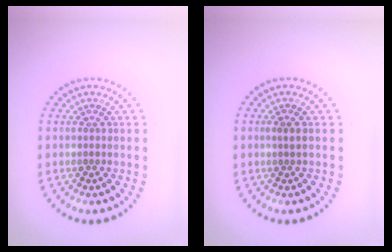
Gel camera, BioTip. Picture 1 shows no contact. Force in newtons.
{"total": 0.7, "press": 0.4, "slide": 0.6}